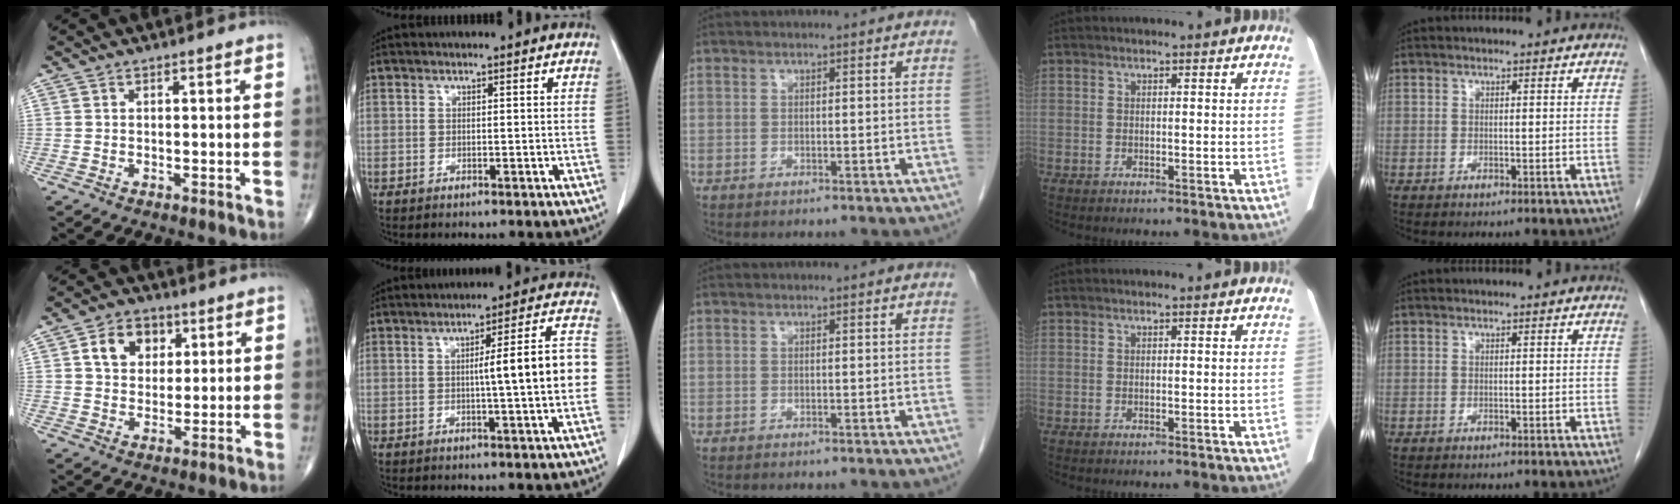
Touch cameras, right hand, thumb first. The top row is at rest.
{"thumb": {"total": 8.4, "force": [3.0, 6.3, 4.6], "torque": [-0.042, -0.005, 0.048]}, "index": {"total": 9.6, "force": [-0.6, 0.2, 9.5], "torque": [-0.124, 0.022, -0.013]}}